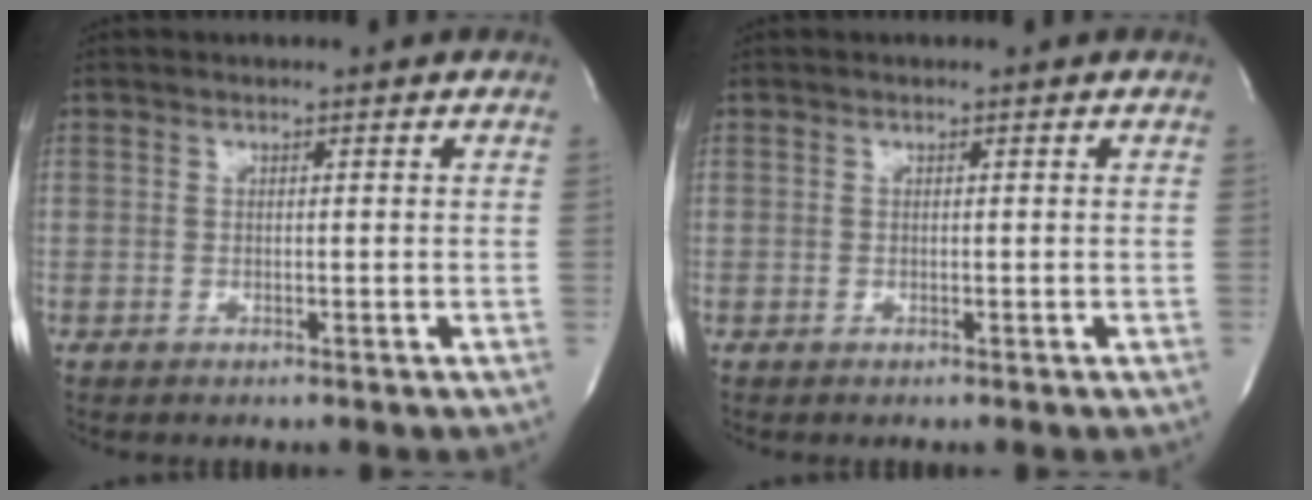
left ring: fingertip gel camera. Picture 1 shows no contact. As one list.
[{"total": 0.0}]